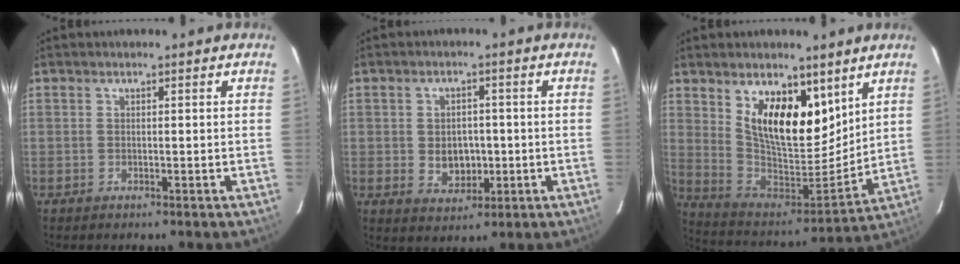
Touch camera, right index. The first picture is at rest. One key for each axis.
{"total": 5.8, "fx": -0.7, "fy": 4.6, "fz": 3.4, "tx": -0.063, "ty": -0.001, "tz": 0.001}
{"total": 16.3, "fx": 8.6, "fy": 7.9, "fz": 11.4, "tx": -0.206, "ty": -0.010, "tz": 0.165}